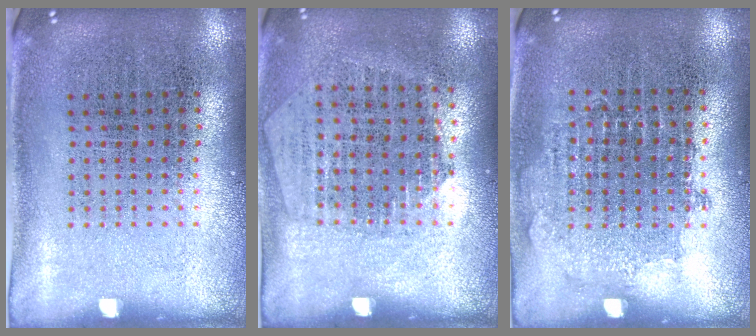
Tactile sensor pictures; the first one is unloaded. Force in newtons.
{"total": 1.3, "press": 1.1, "slide": 0.5}
{"total": 0.8, "press": 0.8, "slide": 0.2}